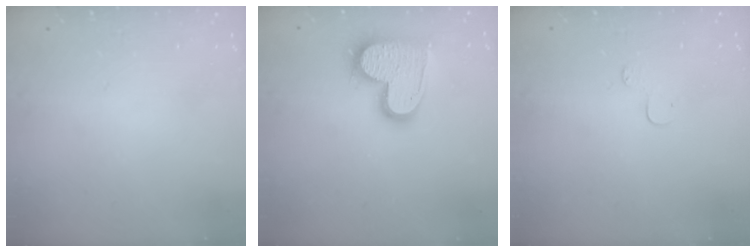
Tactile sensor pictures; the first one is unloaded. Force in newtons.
{"total": 16.9, "press": 16.9, "slide": 1.5}
{"total": 3.3, "press": 3.3, "slide": 0.3}